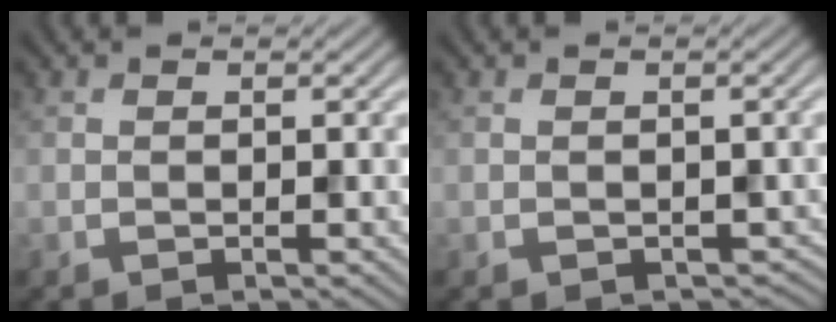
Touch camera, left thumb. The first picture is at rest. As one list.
[{"total": 1.5, "force": [-0.5, 1.2, 0.7], "torque": [-0.017, -0.013, -0.006]}]